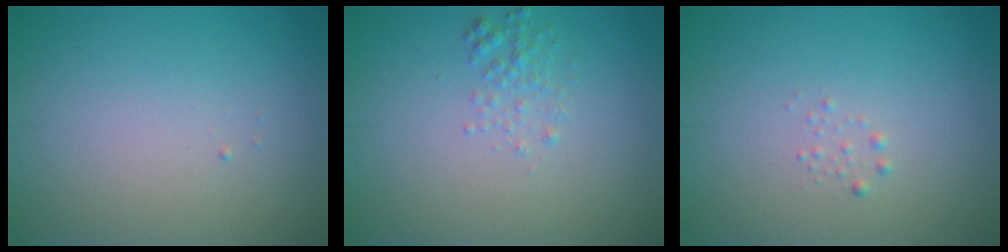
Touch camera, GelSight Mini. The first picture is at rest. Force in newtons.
{"total": 1.4, "press": 1.4, "slide": 0.1}
{"total": 0.6, "press": 0.6, "slide": 0.0}